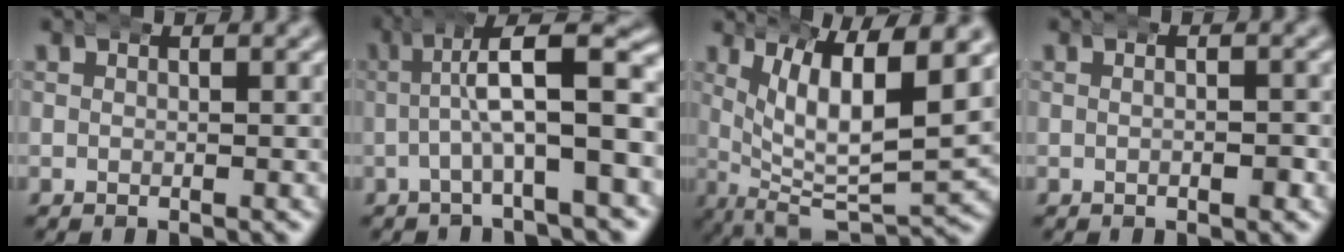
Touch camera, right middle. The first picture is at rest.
{"total": 8.8, "force": [1.1, 3.1, 8.1], "torque": [-0.111, 0.019, 0.010]}
{"total": 12.0, "force": [1.5, 6.0, 10.3], "torque": [-0.171, -0.019, 0.037]}
{"total": 1.4, "force": [-0.2, 0.8, 1.2], "torque": [-0.012, 0.007, -0.012]}